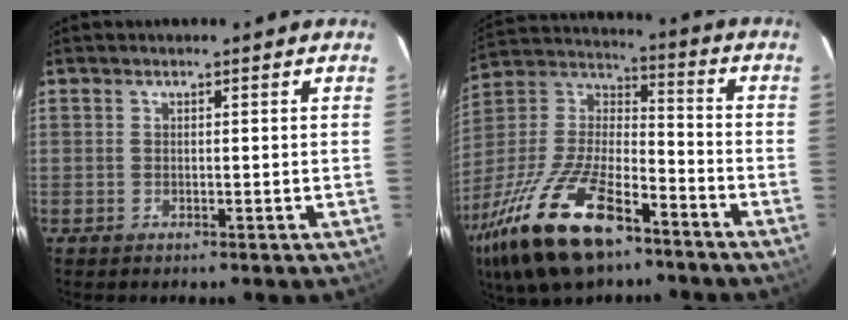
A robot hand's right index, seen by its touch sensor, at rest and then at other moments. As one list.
[{"total": 25.8, "force": [-15.9, 10.3, 17.5], "torque": [-0.368, -0.031, -0.283]}]